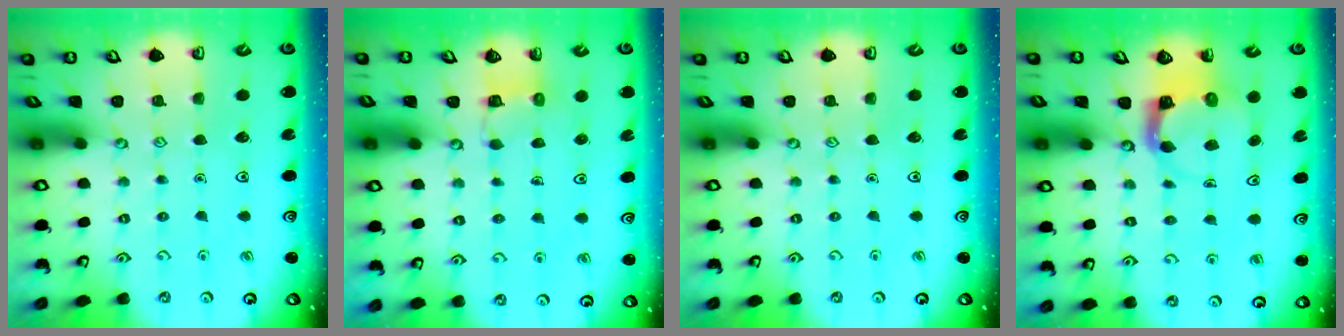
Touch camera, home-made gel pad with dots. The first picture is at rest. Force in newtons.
{"total": 3.1, "press": 3.1, "slide": 0.3}
{"total": 0.0}
{"total": 3.9, "press": 3.9, "slide": 0.3}